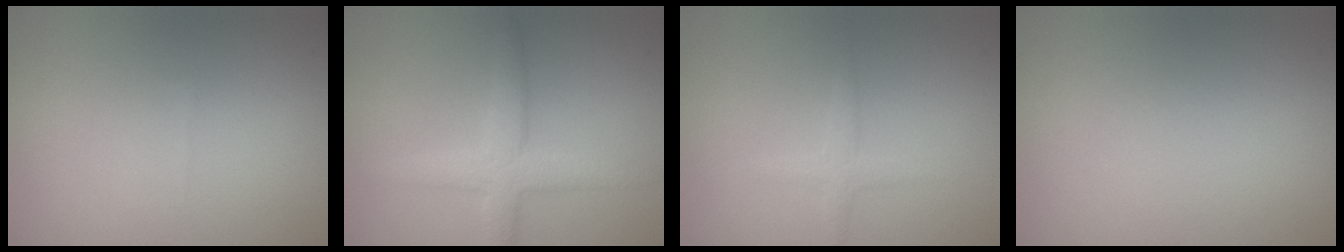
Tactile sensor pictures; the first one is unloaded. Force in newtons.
{"total": 3.7, "press": 3.7, "slide": 0.3}
{"total": 1.4, "press": 1.4, "slide": 0.1}
{"total": 0.0}